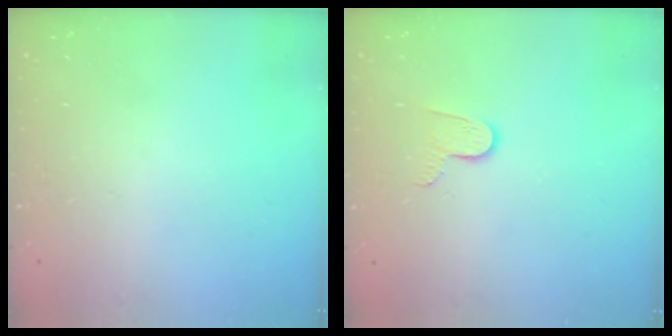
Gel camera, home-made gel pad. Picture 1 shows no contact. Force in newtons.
{"total": 5.9, "press": 5.8, "slide": 0.5}